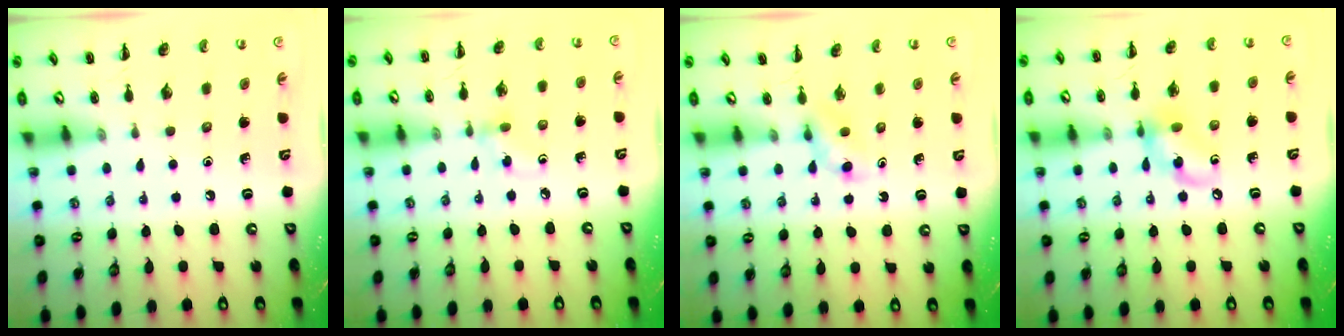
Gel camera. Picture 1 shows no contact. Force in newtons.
{"total": 2.8, "press": 2.6, "slide": 1.1}
{"total": 3.0, "press": 2.7, "slide": 1.1}
{"total": 10.2, "press": 10.1, "slide": 1.7}